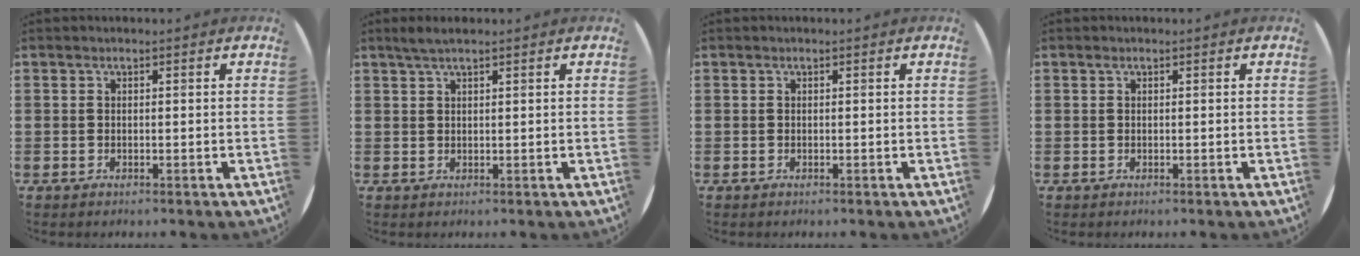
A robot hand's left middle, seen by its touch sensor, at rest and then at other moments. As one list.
[{"total": 1.7, "force": [1.3, 0.1, 1.1], "torque": [-0.022, 0.003, 0.023]}, {"total": 0.0}, {"total": 0.0}]